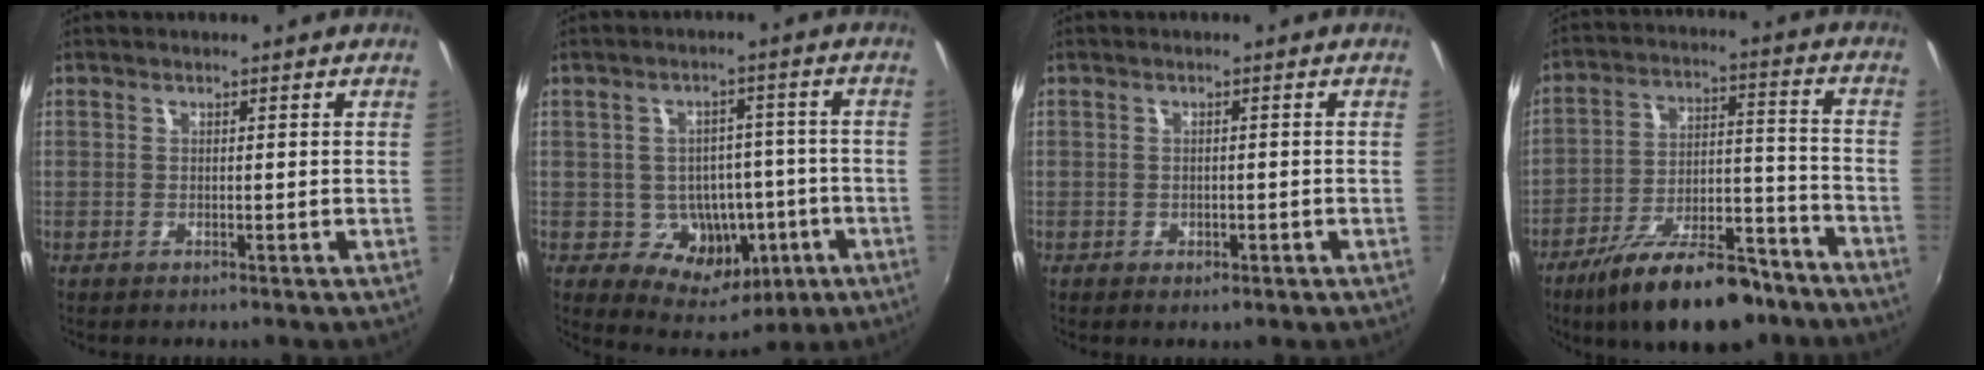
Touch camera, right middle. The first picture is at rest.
{"total": 10.7, "force": [-3.1, 9.1, 4.7], "torque": [-0.082, 0.017, -0.023]}
{"total": 1.6, "force": [-0.7, 1.2, 0.8], "torque": [-0.013, -0.006, -0.011]}
{"total": 19.8, "force": [-14.5, 7.0, 11.6], "torque": [-0.199, -0.008, -0.217]}